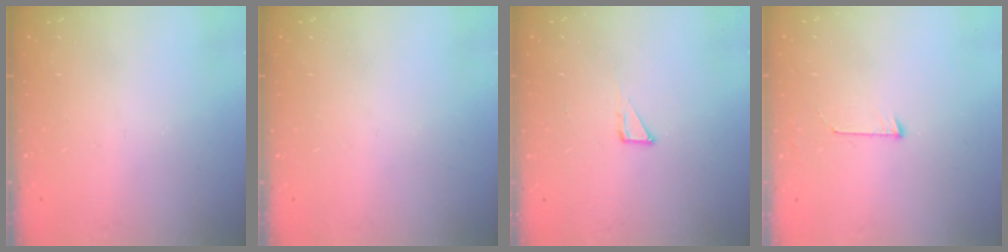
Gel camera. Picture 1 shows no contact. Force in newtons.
{"total": 0.0}
{"total": 2.8, "press": 2.8, "slide": 0.2}
{"total": 3.3, "press": 3.3, "slide": 0.3}